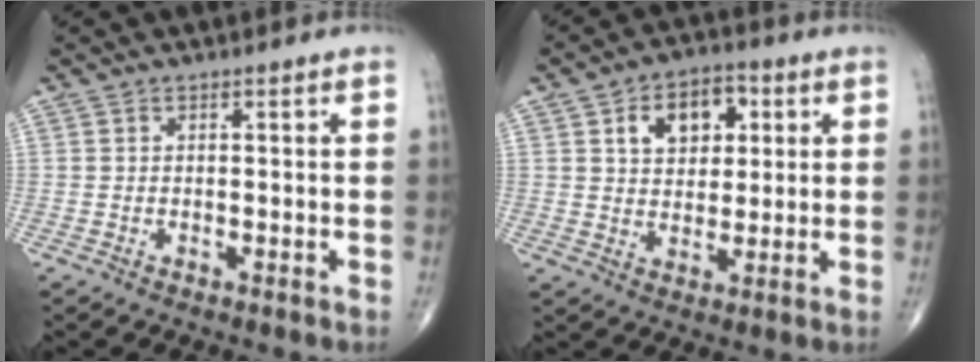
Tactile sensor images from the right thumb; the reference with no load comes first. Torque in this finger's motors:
{"motor_torque": [0.00, 0.03, 0.11, 0.03, 0.13]}